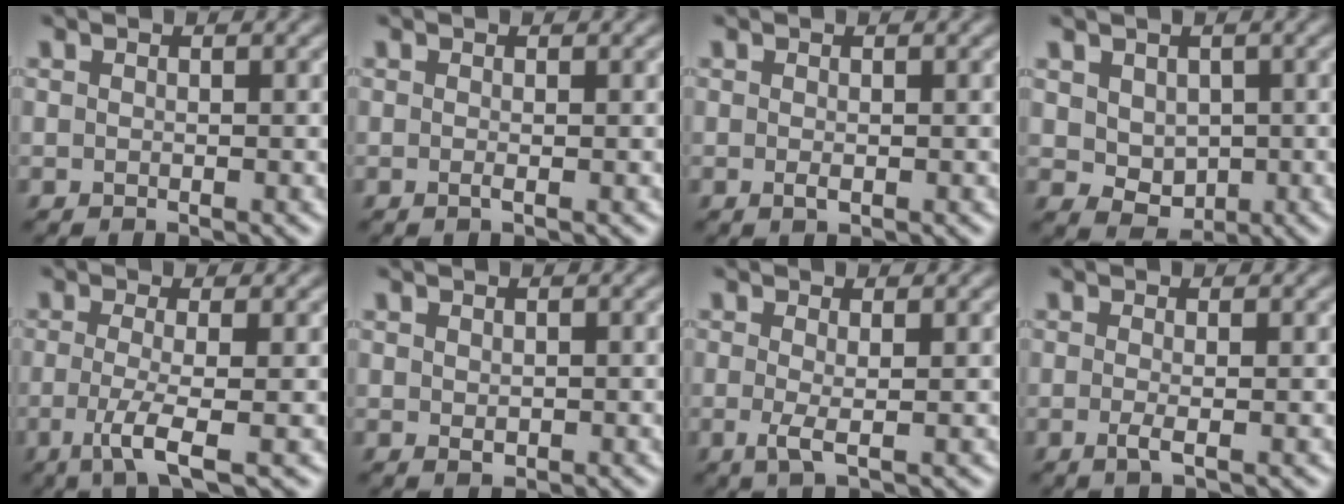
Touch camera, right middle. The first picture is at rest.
{"total": 0.6, "force": [-0.1, 0.1, 0.6], "torque": [-0.012, -0.004, -0.003]}
{"total": 0.7, "force": [-0.1, 0.3, 0.6], "torque": [-0.013, -0.004, -0.001]}
{"total": 2.9, "force": [0.3, 2.3, 1.7], "torque": [-0.031, -0.008, 0.012]}
{"total": 3.9, "force": [-1.1, 0.8, 3.6], "torque": [-0.072, -0.010, -0.026]}
{"total": 0.6, "force": [0.1, 0.5, 0.4], "torque": [-0.008, -0.003, 0.005]}
{"total": 1.8, "force": [-0.1, 0.3, 1.7], "torque": [-0.038, -0.005, -0.004]}
{"total": 1.3, "force": [-0.3, 0.3, 1.3], "torque": [-0.025, -0.007, -0.006]}